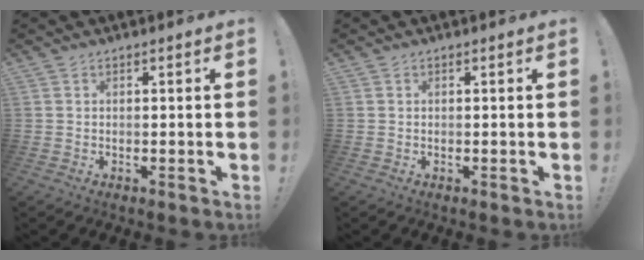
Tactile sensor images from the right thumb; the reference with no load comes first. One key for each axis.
{"total": 0.0}